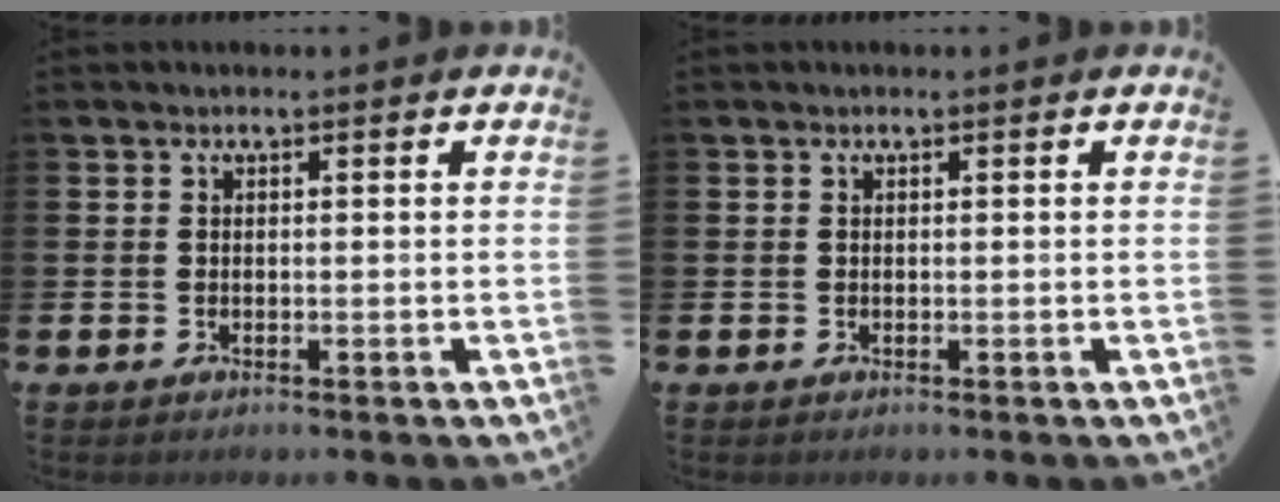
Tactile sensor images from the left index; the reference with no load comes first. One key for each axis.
{"total": 0.0}